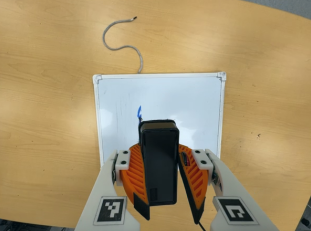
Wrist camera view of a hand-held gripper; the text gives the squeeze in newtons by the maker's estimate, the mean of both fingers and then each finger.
{"total": 9.2, "left": 9.5, "right": 8.9}